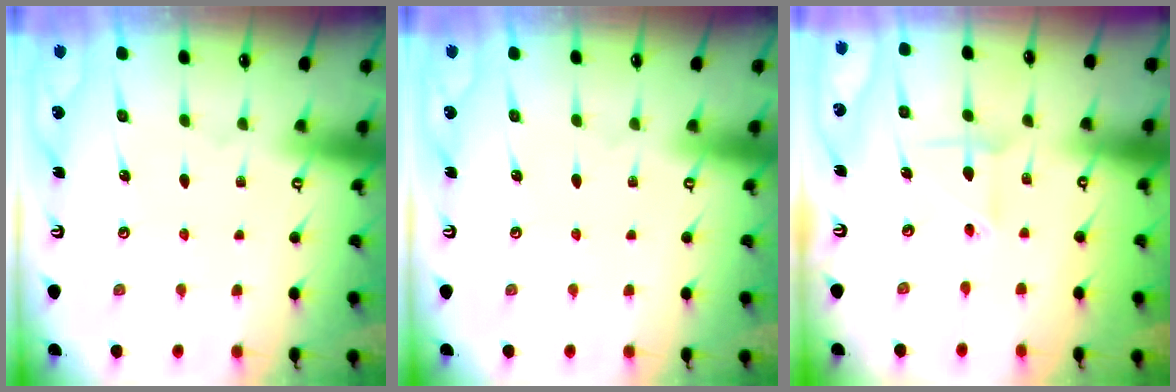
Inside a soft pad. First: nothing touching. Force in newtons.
{"total": 0.0}
{"total": 4.9, "press": 4.8, "slide": 1.1}